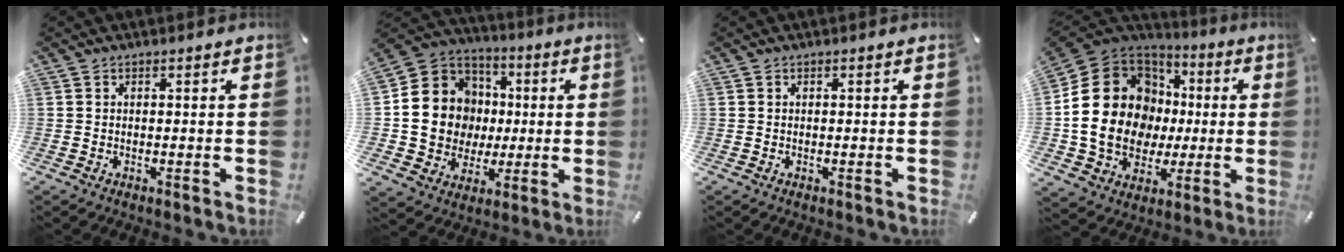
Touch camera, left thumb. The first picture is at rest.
{"total": 15.8, "force": [-0.3, 14.8, 5.7], "torque": [-0.118, 0.001, 0.007]}
{"total": 0.0}
{"total": 22.8, "force": [-0.7, 19.2, 12.2], "torque": [-0.238, 0.002, 0.016]}